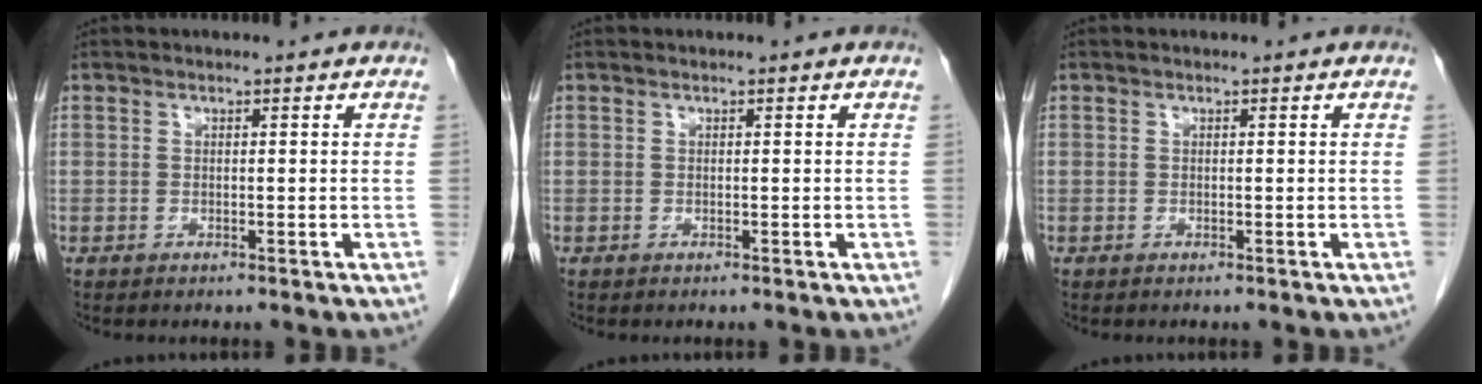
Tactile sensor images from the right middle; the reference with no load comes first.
{"total": 0.0}
{"total": 0.0}